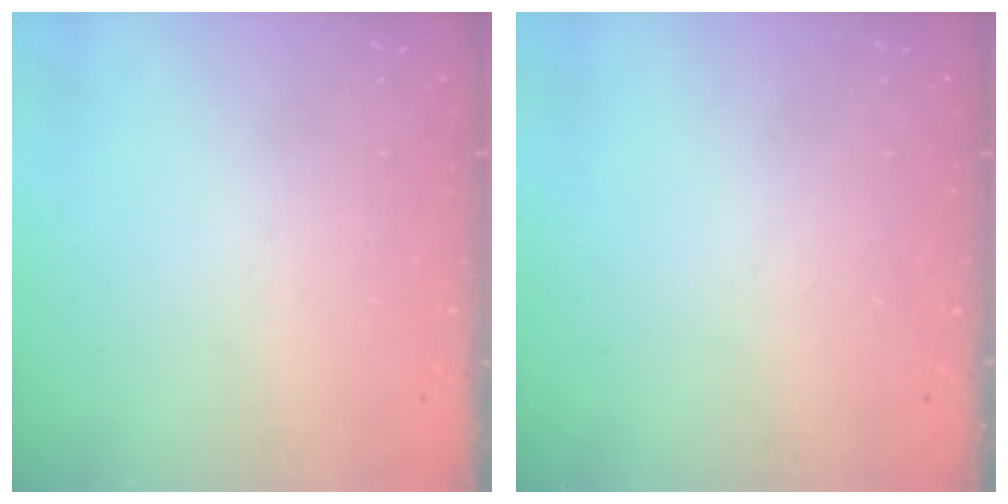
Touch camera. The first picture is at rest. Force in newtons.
{"total": 0.0}